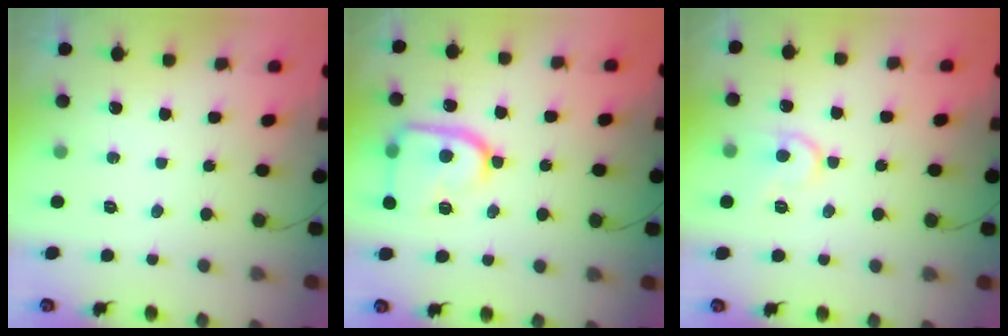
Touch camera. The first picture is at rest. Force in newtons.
{"total": 16.4, "press": 16.3, "slide": 1.4}
{"total": 10.1, "press": 10.1, "slide": 1.0}